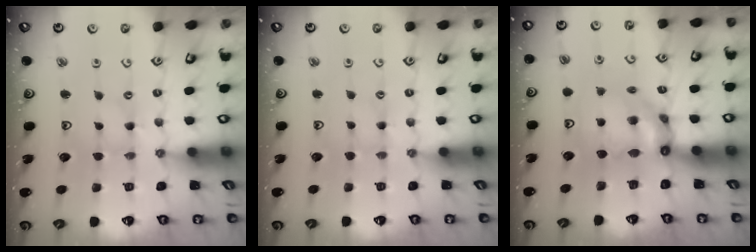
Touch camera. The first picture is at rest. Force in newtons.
{"total": 0.0}
{"total": 9.7, "press": 9.7, "slide": 1.0}